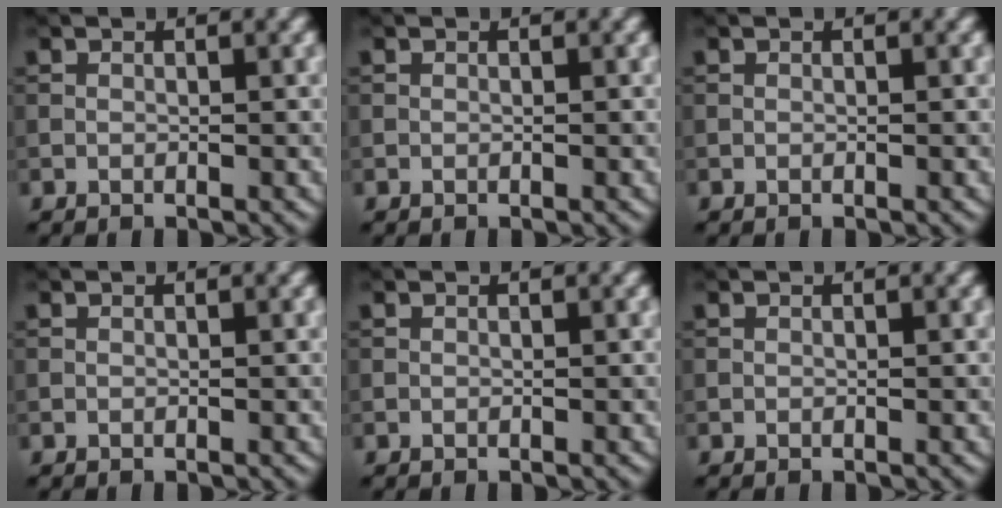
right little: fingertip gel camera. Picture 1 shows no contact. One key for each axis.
{"total": 0.0}
{"total": 0.0}
{"total": 0.0}
{"total": 0.0}
{"total": 0.0}